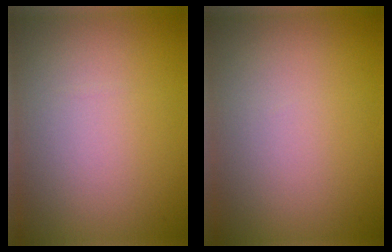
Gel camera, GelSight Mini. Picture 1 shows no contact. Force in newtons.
{"total": 0.0}